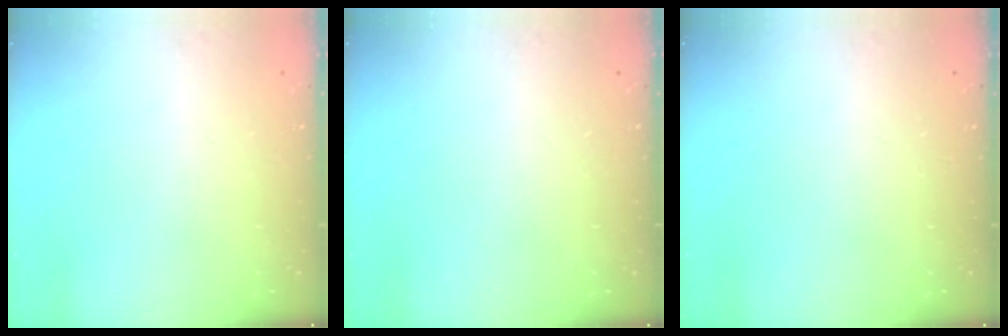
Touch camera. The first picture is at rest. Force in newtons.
{"total": 0.0}
{"total": 0.0}